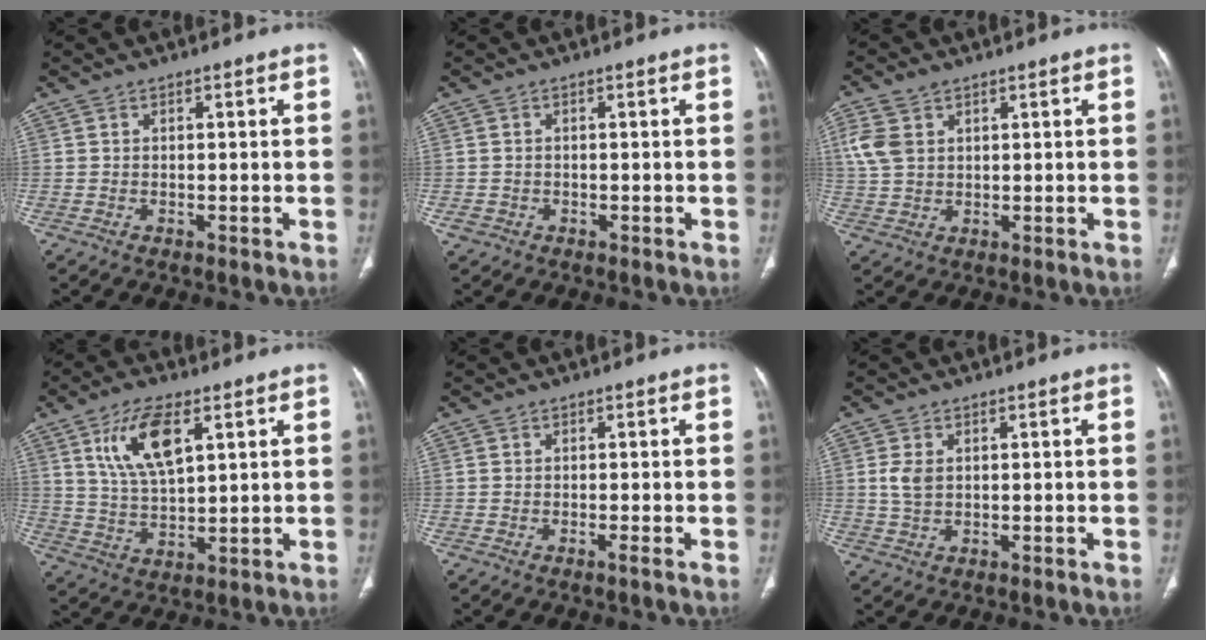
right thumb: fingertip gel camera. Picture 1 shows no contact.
{"total": 1.5, "force": [-0.6, 1.4, 0.4], "torque": [-0.003, 0.007, -0.007]}
{"total": 6.0, "force": [2.3, 4.4, 3.5], "torque": [-0.076, 0.001, 0.052]}
{"total": 11.0, "force": [4.7, 4.6, 8.8], "torque": [-0.160, -0.016, 0.096]}
{"total": 0.5, "force": [-0.2, -0.1, 0.4], "torque": [-0.009, -0.002, -0.006]}
{"total": 3.3, "force": [0.6, 2.2, 2.3], "torque": [-0.048, 0.001, 0.016]}